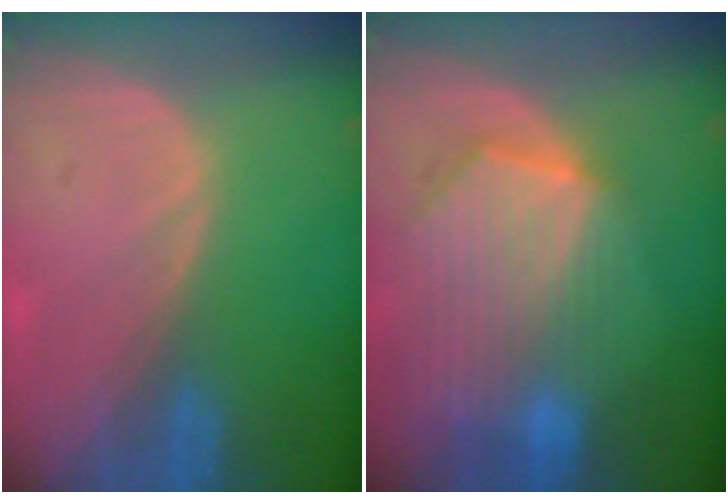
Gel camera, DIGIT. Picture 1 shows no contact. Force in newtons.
{"total": 10.4, "press": 9.1, "slide": 5.0}